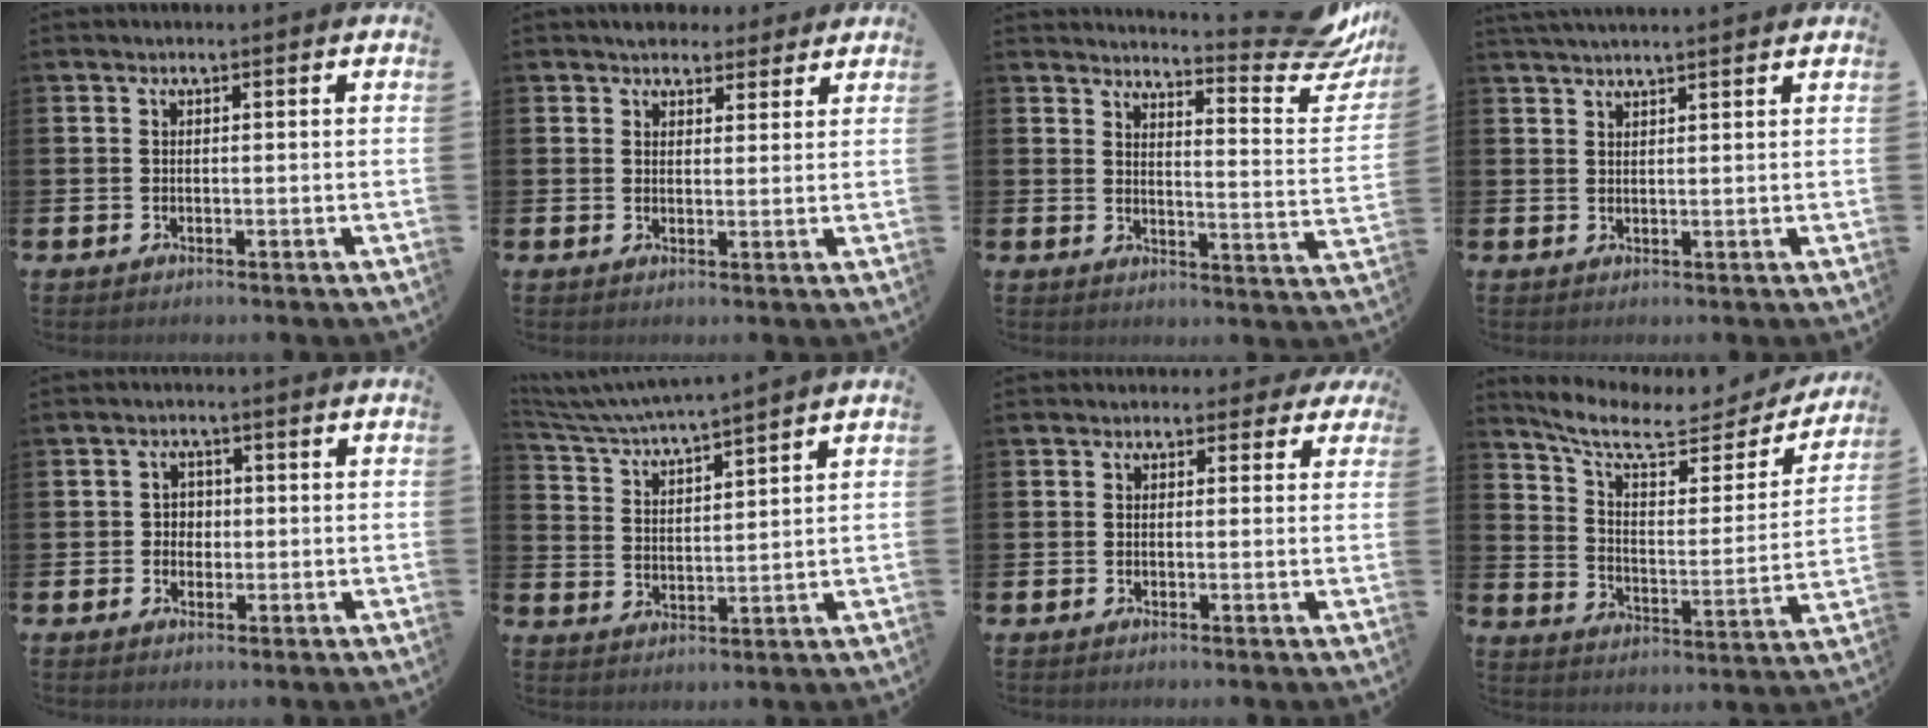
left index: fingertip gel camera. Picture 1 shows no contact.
{"total": 4.1, "force": [3.6, 1.9, -0.3], "torque": [0.014, -0.015, 0.064]}
{"total": 6.2, "force": [5.4, 0.7, 2.9], "torque": [-0.023, -0.067, 0.076]}
{"total": 1.8, "force": [1.8, -0.3, 0.2], "torque": [0.001, -0.007, 0.032]}
{"total": 2.2, "force": [0.0, 2.1, 0.6], "torque": [-0.007, 0.005, -0.006]}
{"total": 5.1, "force": [5.0, -0.5, 0.8], "torque": [-0.039, -0.038, 0.084]}
{"total": 1.4, "force": [0.4, 1.3, 0.2], "torque": [0.004, 0.008, 0.002]}
{"total": 9.5, "force": [7.7, 3.3, 4.3], "torque": [-0.104, -0.050, 0.127]}